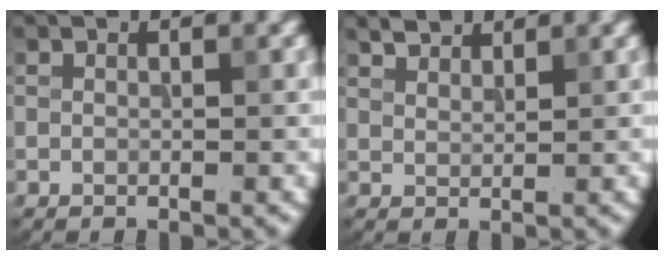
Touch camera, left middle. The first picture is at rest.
{"total": 2.0, "force": [1.9, 0.5, 0.5], "torque": [-0.011, 0.005, 0.036]}